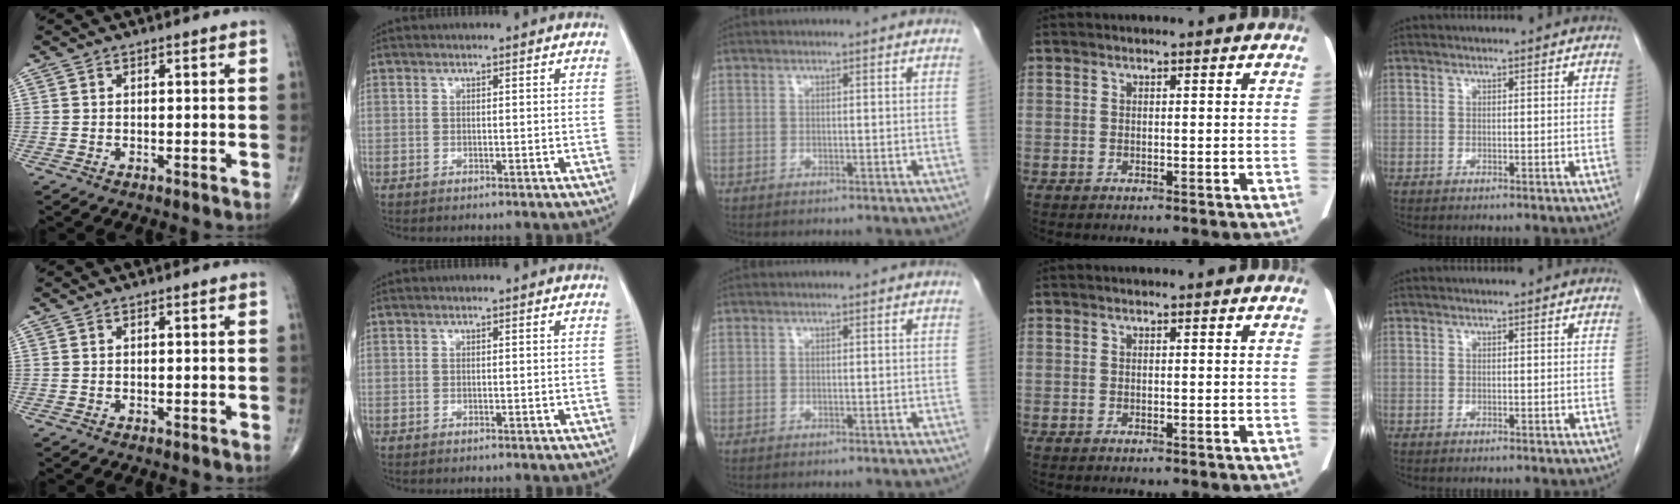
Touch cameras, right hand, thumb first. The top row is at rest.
{}